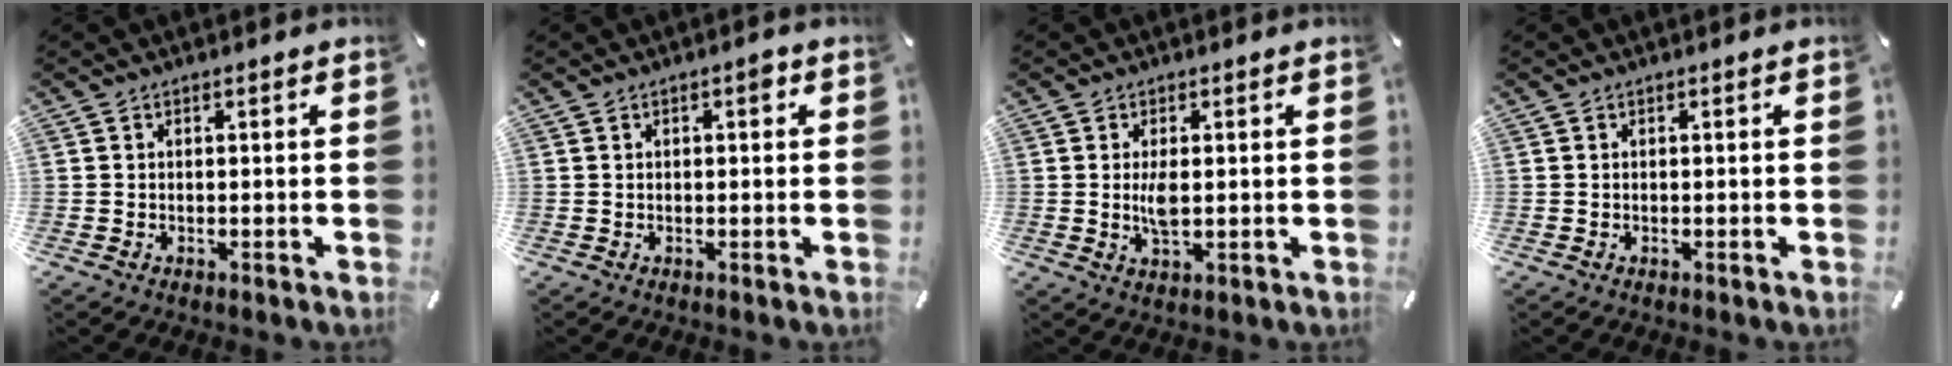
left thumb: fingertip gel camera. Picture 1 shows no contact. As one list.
[{"total": 1.9, "force": [0.5, 0.9, 1.6], "torque": [-0.017, 0.002, 0.003]}, {"total": 4.3, "force": [0.3, 1.7, 4.0], "torque": [-0.099, -0.006, -0.003]}, {"total": 0.0}]